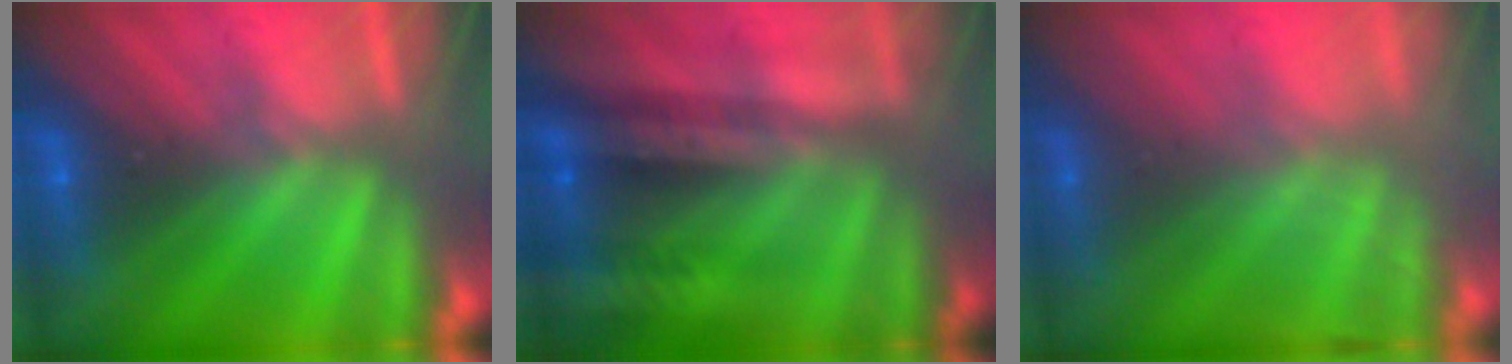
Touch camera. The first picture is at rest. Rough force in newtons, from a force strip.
{"total": 2.6}
{"total": 2.5}